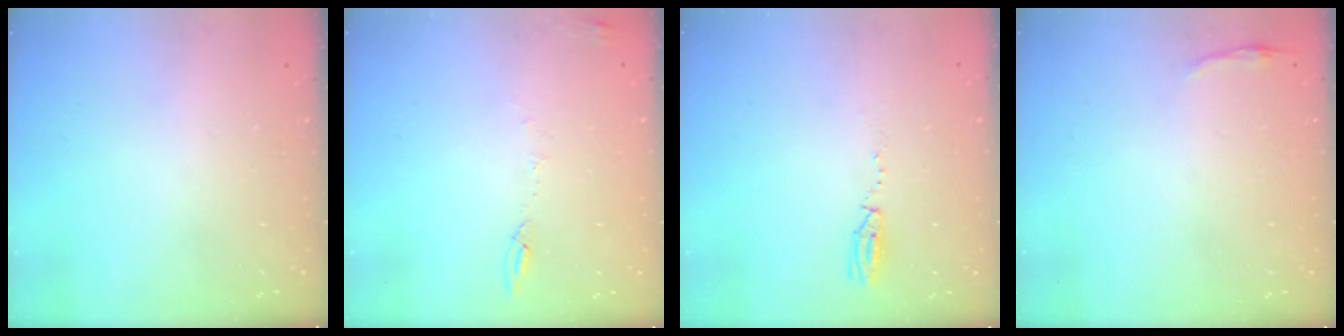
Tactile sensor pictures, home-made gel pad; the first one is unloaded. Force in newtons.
{"total": 5.2, "press": 5.1, "slide": 0.7}
{"total": 17.0, "press": 5.1, "slide": 16.2}
{"total": 2.8, "press": 2.8, "slide": 0.6}